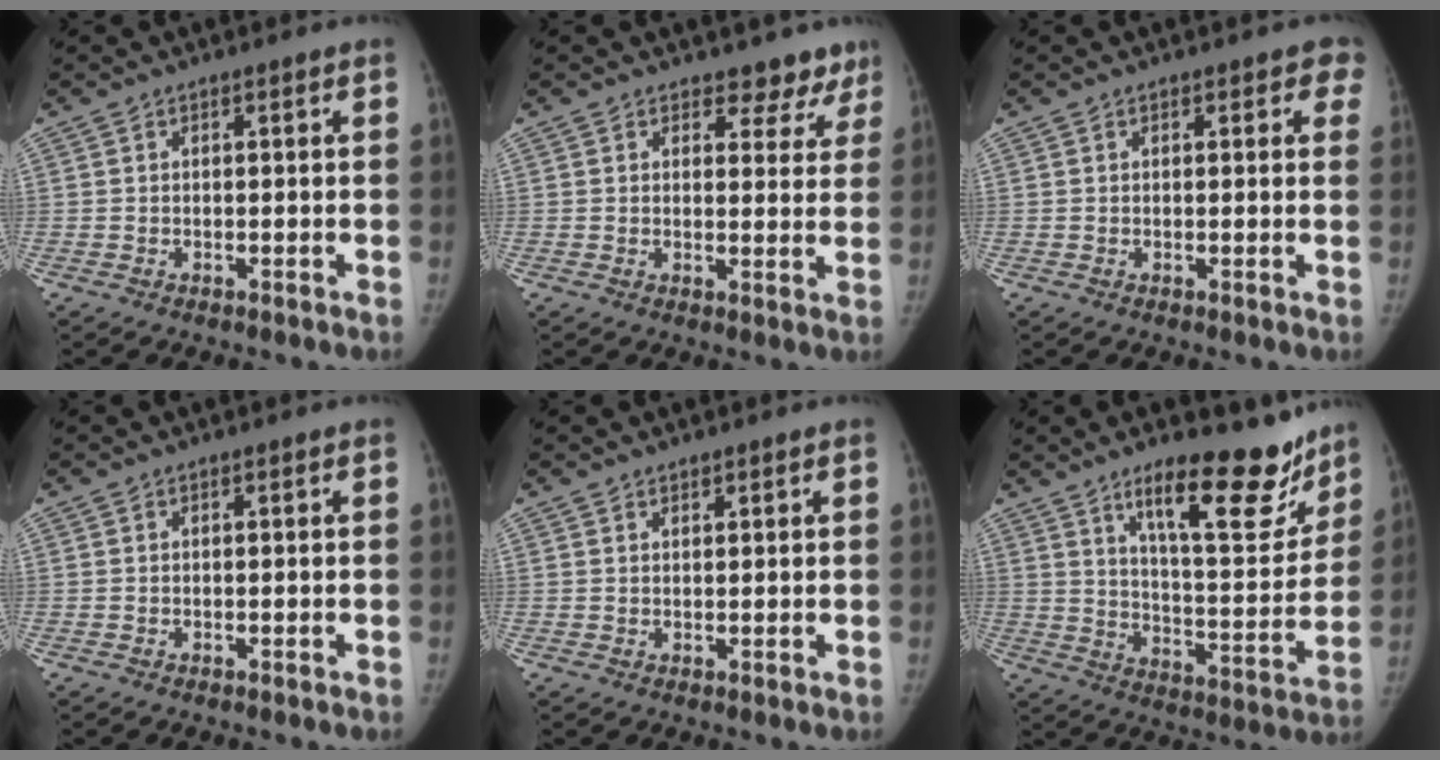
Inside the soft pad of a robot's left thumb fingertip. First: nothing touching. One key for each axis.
{"total": 6.0, "fx": 5.0, "fy": 3.3, "fz": 0.6, "tx": 0.034, "ty": -0.029, "tz": 0.046}
{"total": 2.9, "fx": 1.7, "fy": 1.6, "fz": 1.7, "tx": 0.013, "ty": 0.000, "tz": 0.010}
{"total": 0.0}
{"total": 1.0, "fx": 0.9, "fy": 0.4, "fz": 0.3, "tx": 0.003, "ty": -0.005, "tz": 0.013}
{"total": 19.8, "fx": 13.5, "fy": 6.2, "fz": 13.0, "tx": -0.135, "ty": -0.092, "tz": 0.209}